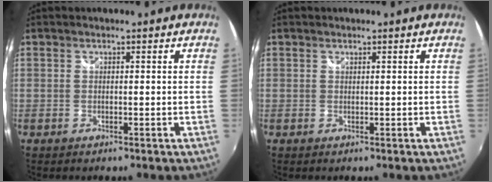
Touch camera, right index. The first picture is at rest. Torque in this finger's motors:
{"motor_torque": [-0.01, 0.11, 0.03, 0.01]}